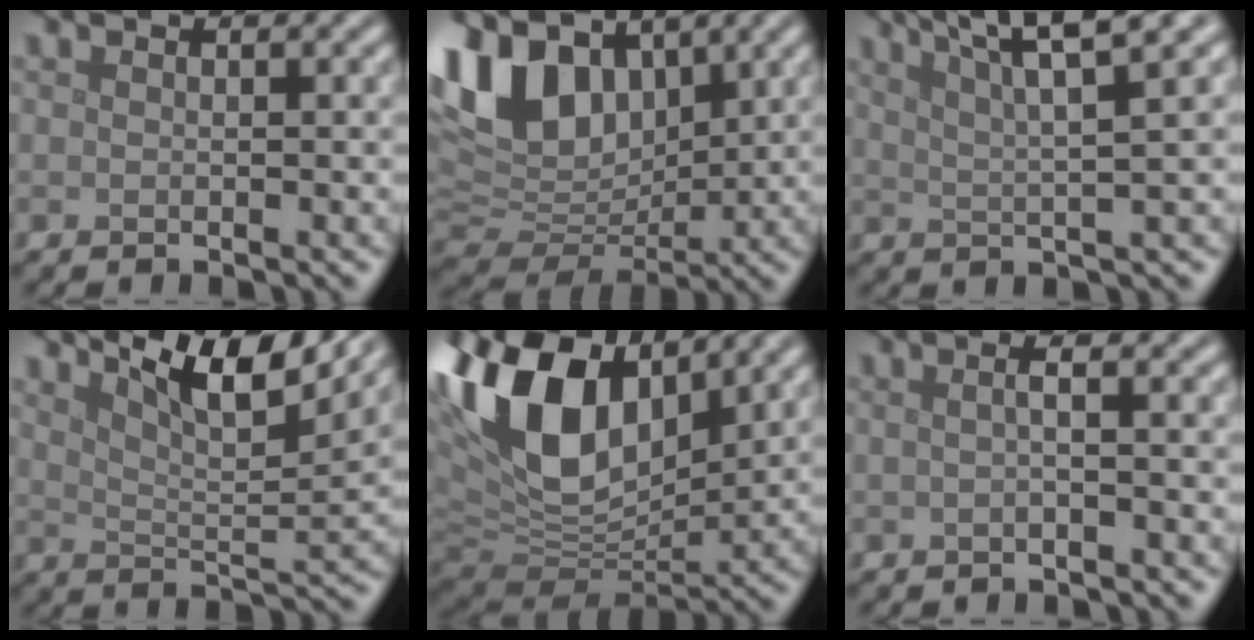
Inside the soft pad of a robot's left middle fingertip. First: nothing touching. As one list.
[{"total": 10.5, "force": [4.7, 6.7, 6.5], "torque": [-0.151, 0.012, 0.082]}, {"total": 7.2, "force": [4.5, 1.0, 5.5], "torque": [-0.085, 0.016, 0.068]}, {"total": 8.2, "force": [6.0, 1.8, 5.3], "torque": [-0.092, 0.002, 0.096]}, {"total": 14.2, "force": [5.9, 8.3, 9.9], "torque": [-0.226, 0.027, 0.106]}, {"total": 1.9, "force": [-0.1, 0.6, 1.8], "torque": [-0.023, 0.002, -0.007]}]